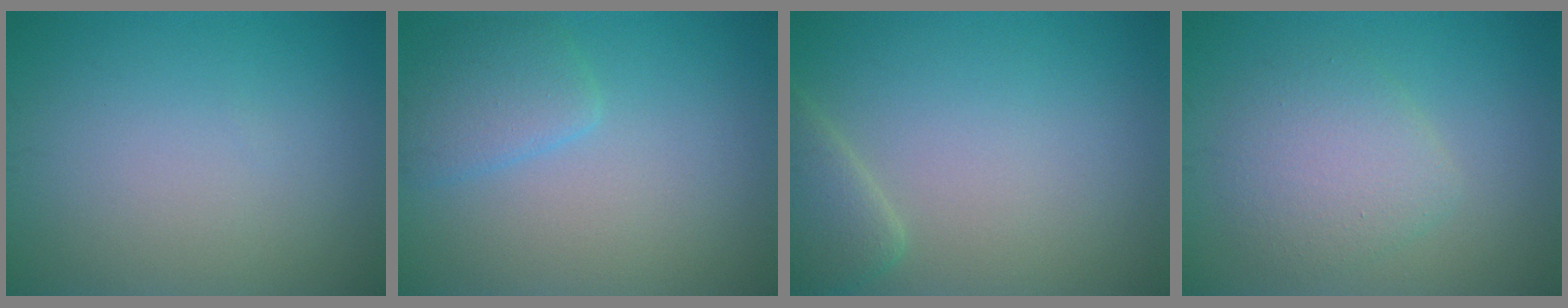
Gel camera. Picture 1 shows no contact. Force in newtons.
{"total": 2.6, "press": 2.6, "slide": 0.2}
{"total": 2.6, "press": 2.5, "slide": 0.3}
{"total": 3.6, "press": 3.6, "slide": 0.4}